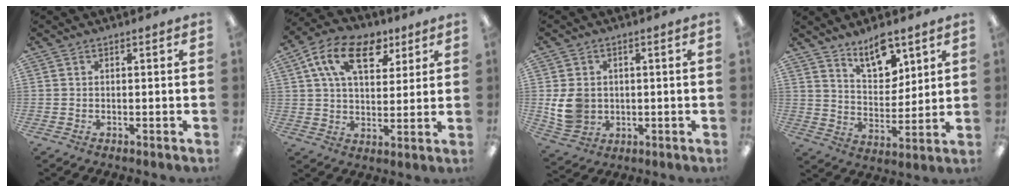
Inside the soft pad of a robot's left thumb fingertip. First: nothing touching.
{"total": 15.8, "force": [7.4, 9.4, 10.3], "torque": [-0.164, -0.010, 0.130]}
{"total": 7.6, "force": [0.1, 6.6, 3.8], "torque": [-0.079, 0.009, 0.004]}
{"total": 11.0, "force": [7.9, 5.3, 5.5], "torque": [-0.082, -0.041, 0.142]}